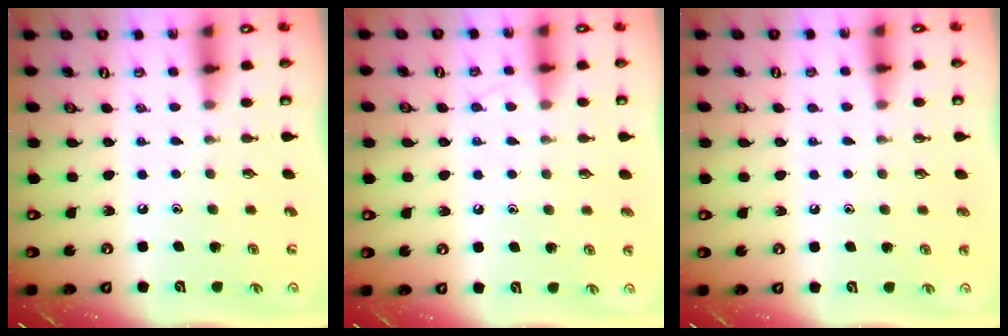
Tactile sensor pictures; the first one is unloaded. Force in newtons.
{"total": 5.6, "press": 5.6, "slide": 0.5}
{"total": 1.1, "press": 1.1, "slide": 0.3}